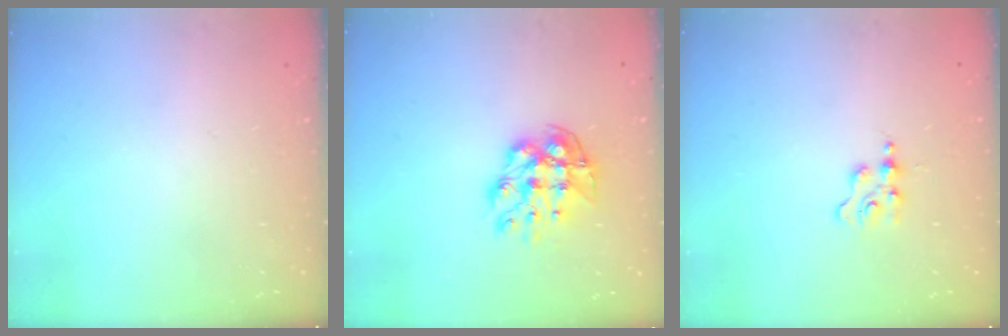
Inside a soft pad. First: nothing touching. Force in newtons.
{"total": 11.3, "press": 11.3, "slide": 1.0}
{"total": 2.0, "press": 2.0, "slide": 0.2}